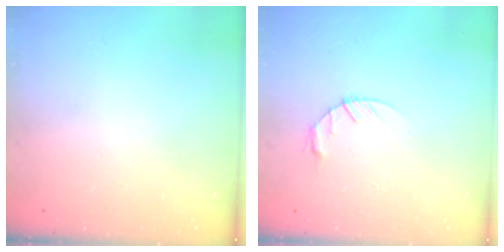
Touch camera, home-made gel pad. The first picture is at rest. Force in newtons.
{"total": 3.0, "press": 3.0, "slide": 0.5}